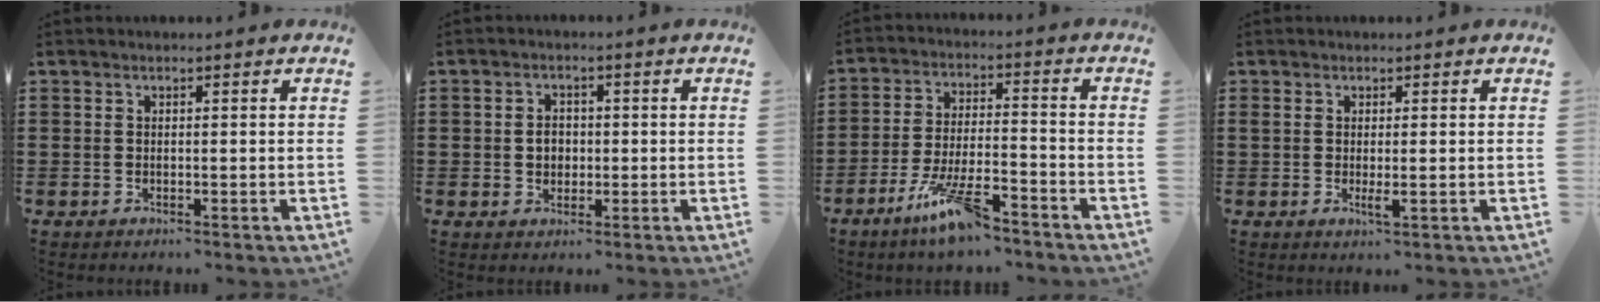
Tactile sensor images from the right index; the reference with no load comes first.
{"total": 2.7, "force": [-0.2, 2.1, 1.6], "torque": [-0.027, 0.004, -0.008]}
{"total": 9.7, "force": [-6.7, 2.0, 6.8], "torque": [-0.141, 0.004, -0.125]}
{"total": 1.9, "force": [-0.3, 0.4, 1.9], "torque": [-0.033, -0.002, -0.005]}